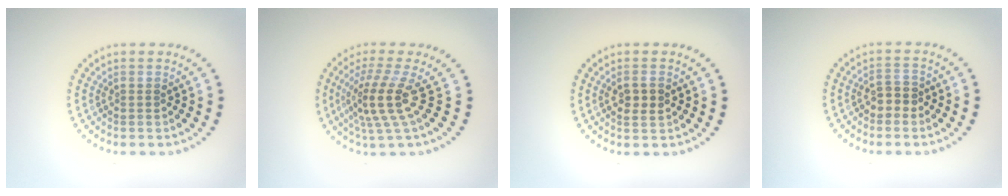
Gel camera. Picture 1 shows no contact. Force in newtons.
{"total": 4.2, "press": 2.9, "slide": 3.0}
{"total": 2.1, "press": 2.1, "slide": 0.2}
{"total": 1.8, "press": 1.7, "slide": 0.5}